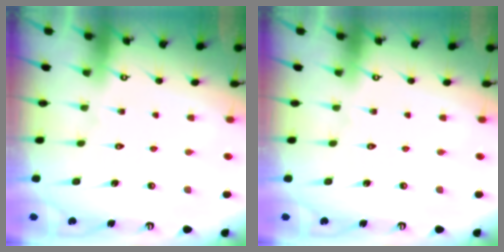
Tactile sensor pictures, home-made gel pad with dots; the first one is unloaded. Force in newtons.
{"total": 0.0}